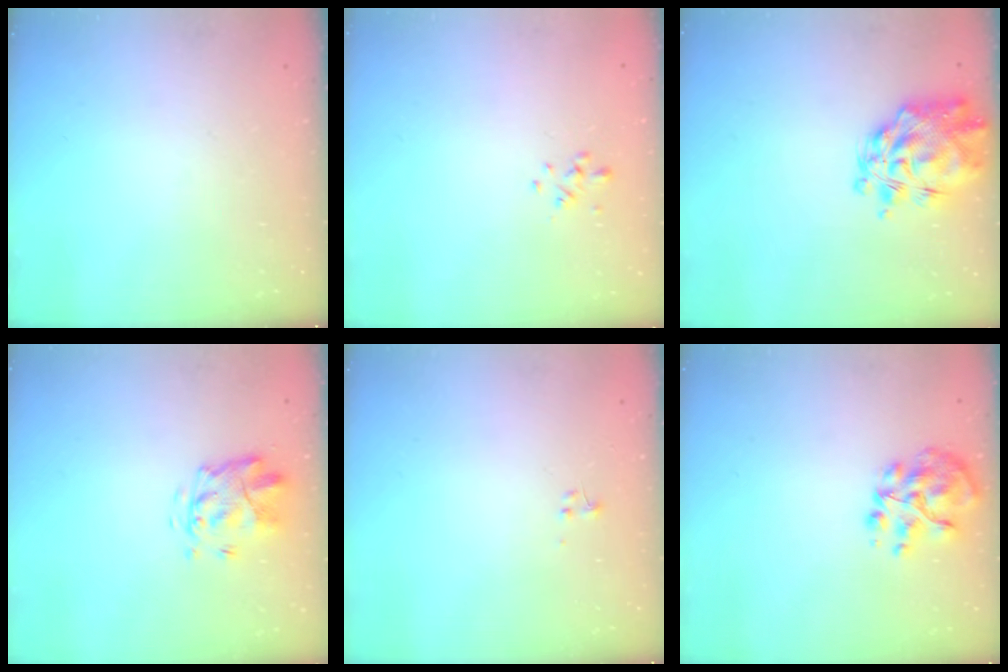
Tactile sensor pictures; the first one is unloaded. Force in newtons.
{"total": 0.8, "press": 0.6, "slide": 0.4}
{"total": 9.1, "press": 8.6, "slide": 3.0}
{"total": 3.8, "press": 3.4, "slide": 1.8}
{"total": 0.0}
{"total": 8.7, "press": 8.6, "slide": 1.4}